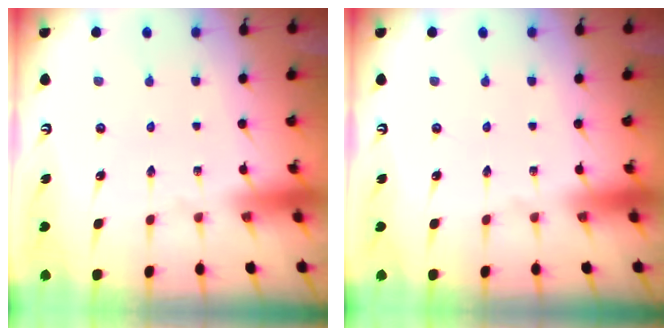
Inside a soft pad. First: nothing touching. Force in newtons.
{"total": 0.0}